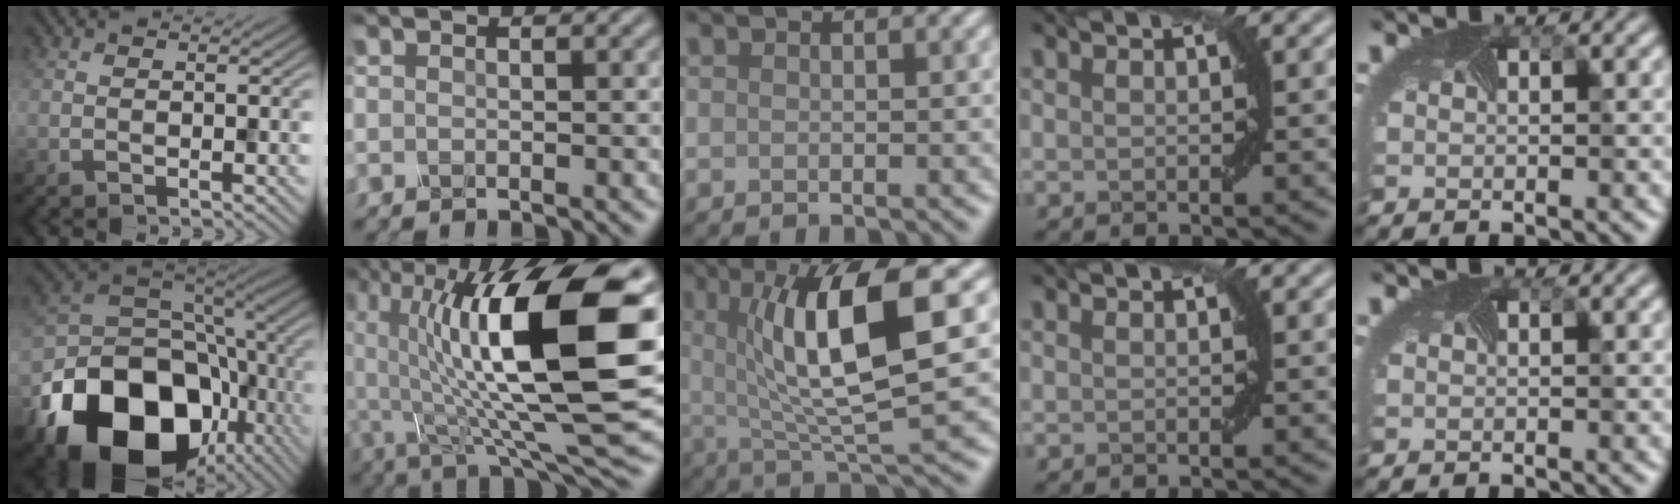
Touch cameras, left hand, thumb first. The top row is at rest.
{"thumb": {"total": 21.4, "force": [-9.1, 15.4, 11.6], "torque": [-0.268, -0.055, -0.130]}, "index": {"total": 16.7, "force": [1.8, 5.7, 15.6], "torque": [-0.254, 0.014, 0.028]}, "middle": {"total": 10.6, "force": [2.0, 2.6, 10.1], "torque": [-0.148, -0.006, 0.040]}}